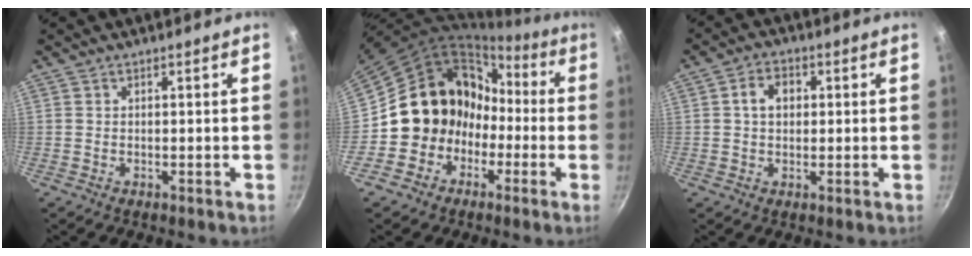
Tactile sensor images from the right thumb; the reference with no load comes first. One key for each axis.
{"total": 14.0, "fx": -2.2, "fy": 13.0, "fz": 4.7, "tx": -0.026, "ty": 0.075, "tz": -0.036}
{"total": 4.9, "fx": 0.8, "fy": 3.7, "fz": 3.1, "tx": -0.033, "ty": 0.010, "tz": 0.007}